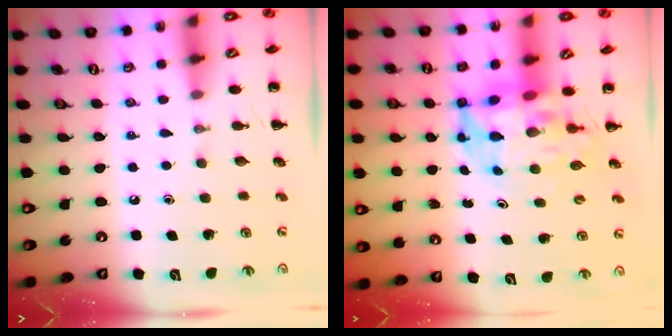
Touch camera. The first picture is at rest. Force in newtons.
{"total": 8.0, "press": 7.7, "slide": 2.2}